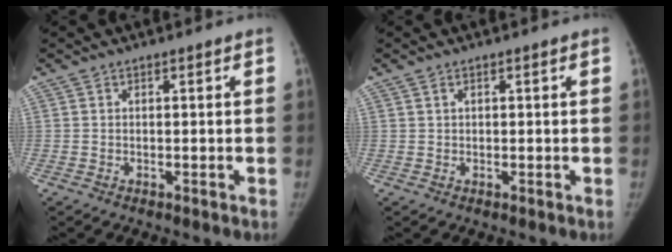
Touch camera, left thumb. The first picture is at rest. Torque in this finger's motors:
{"motor_torque": [0.02, -0.47, -0.05, -0.01, -0.04]}